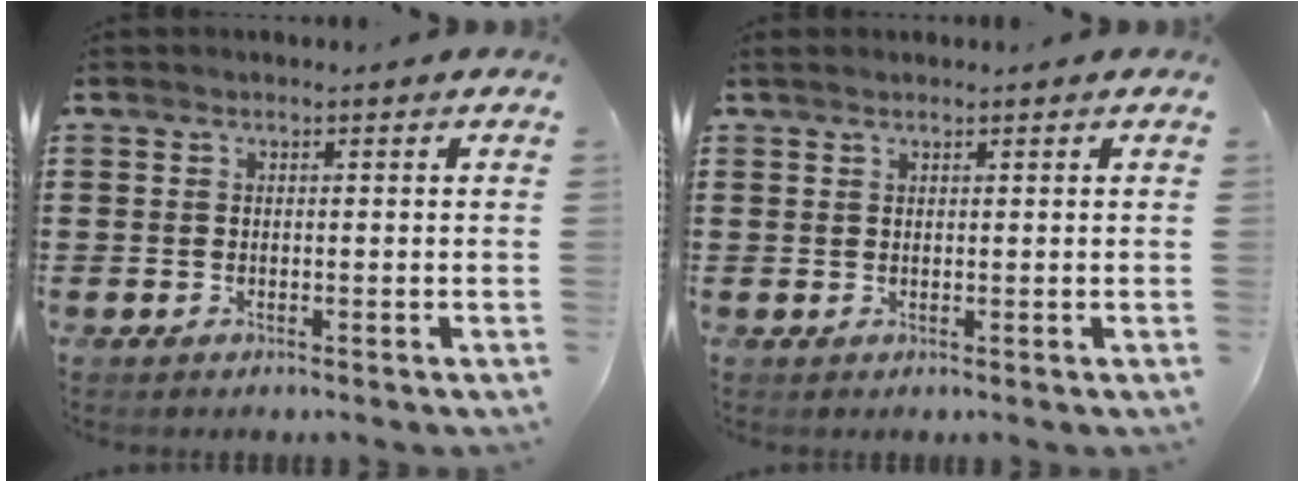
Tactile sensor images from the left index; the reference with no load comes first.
{"total": 0.8, "force": [0.6, 0.2, 0.4], "torque": [-0.010, 0.002, 0.012]}